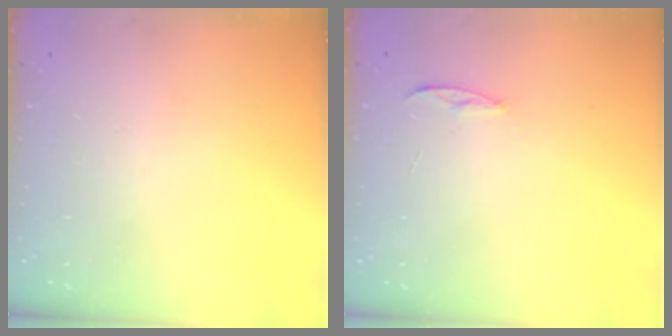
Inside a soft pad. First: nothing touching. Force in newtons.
{"total": 4.4, "press": 4.4, "slide": 0.5}